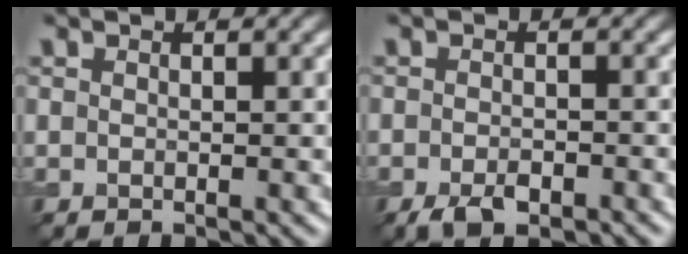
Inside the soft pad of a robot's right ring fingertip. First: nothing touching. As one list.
[{"total": 2.8, "force": [-1.8, 1.2, 1.8], "torque": [-0.033, -0.004, -0.033]}]